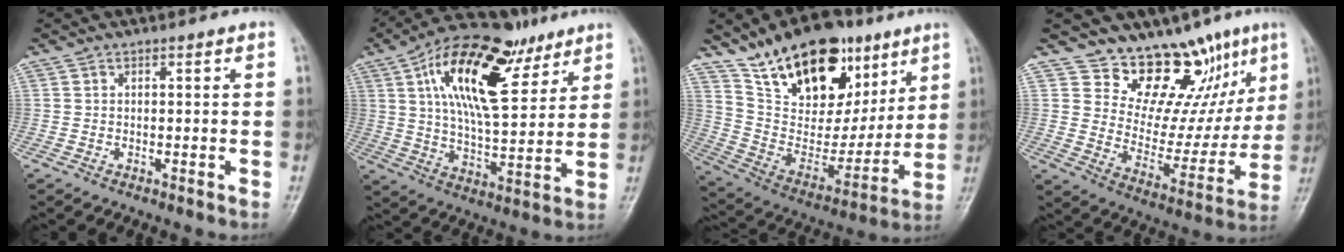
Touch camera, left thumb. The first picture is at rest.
{"total": 20.8, "force": [10.1, 9.4, 15.6], "torque": [-0.231, -0.024, 0.172]}
{"total": 24.8, "force": [14.5, 13.8, 14.6], "torque": [-0.192, -0.042, 0.256]}
{"total": 15.5, "force": [11.1, 7.9, 7.4], "torque": [-0.036, -0.078, 0.181]}